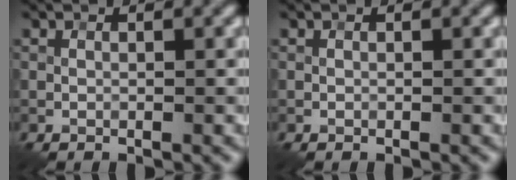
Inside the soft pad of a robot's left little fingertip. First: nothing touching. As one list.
[{"total": 0.0}]